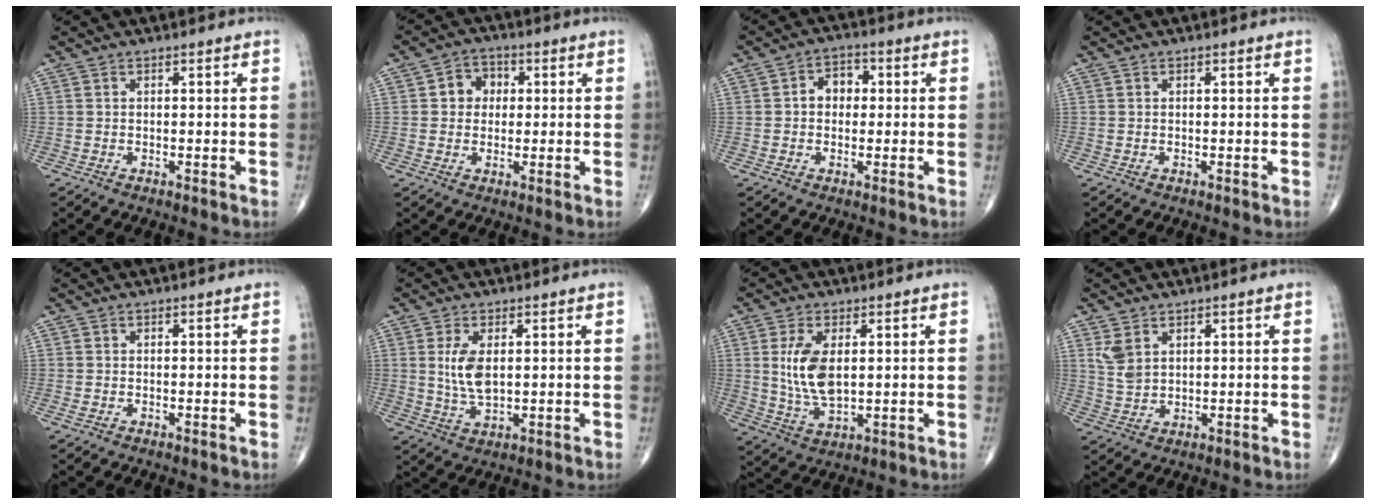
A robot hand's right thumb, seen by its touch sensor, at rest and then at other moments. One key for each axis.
{"total": 5.3, "fx": 0.8, "fy": 4.6, "fz": 2.6, "tx": -0.010, "ty": 0.010, "tz": 0.004}
{"total": 4.9, "fx": 0.3, "fy": 3.8, "fz": 3.1, "tx": -0.026, "ty": 0.016, "tz": -0.004}
{"total": 0.0}
{"total": 0.7, "fx": -0.3, "fy": 0.4, "fz": 0.5, "tx": -0.015, "ty": 0.001, "tz": -0.006}
{"total": 6.3, "fx": 1.2, "fy": 3.1, "fz": 5.4, "tx": -0.106, "ty": -0.010, "tz": 0.028}
{"total": 9.3, "fx": 1.6, "fy": 4.7, "fz": 7.8, "tx": -0.153, "ty": -0.015, "tz": 0.040}
{"total": 4.3, "fx": 2.1, "fy": 2.7, "fz": 2.6, "tx": -0.049, "ty": -0.007, "tz": 0.052}